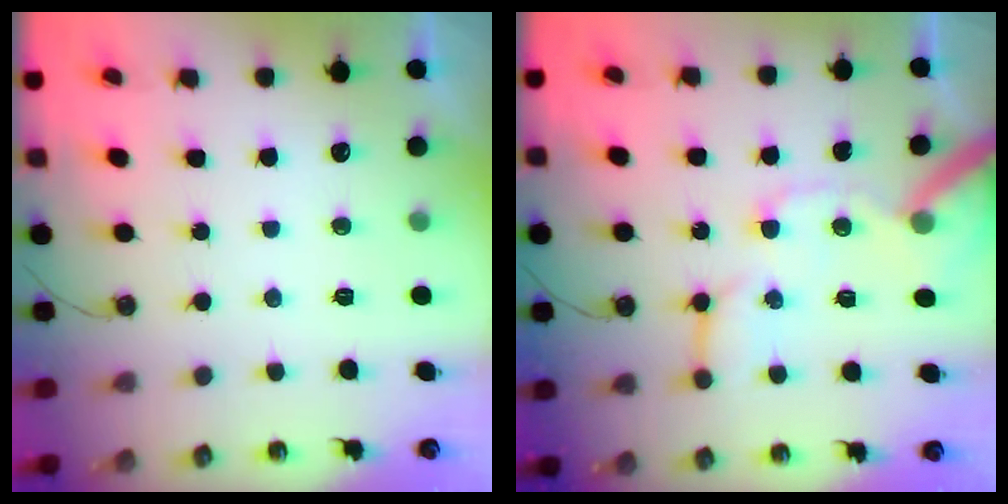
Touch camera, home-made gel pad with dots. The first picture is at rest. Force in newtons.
{"total": 14.7, "press": 14.5, "slide": 1.9}